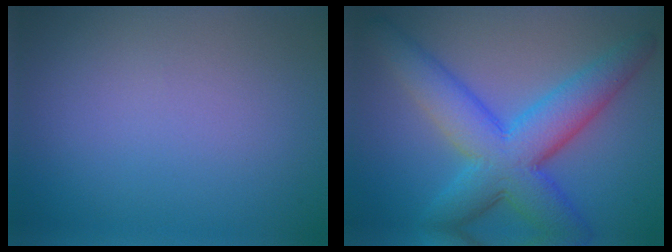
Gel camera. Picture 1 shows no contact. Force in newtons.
{"total": 8.5, "press": 8.5, "slide": 0.0}